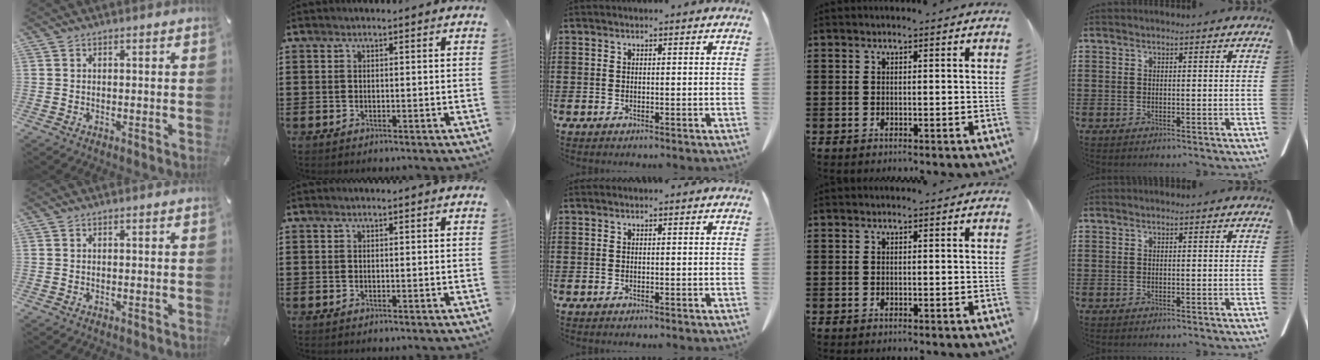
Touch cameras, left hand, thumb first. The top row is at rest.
{}